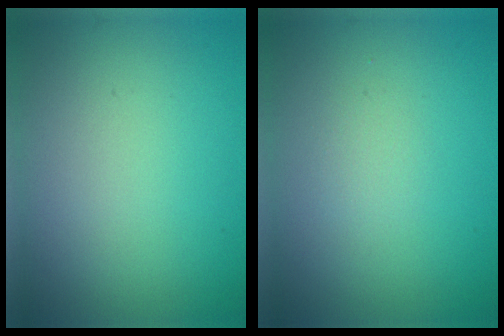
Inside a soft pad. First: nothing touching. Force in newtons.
{"total": 0.8, "press": 0.8, "slide": 0.0}